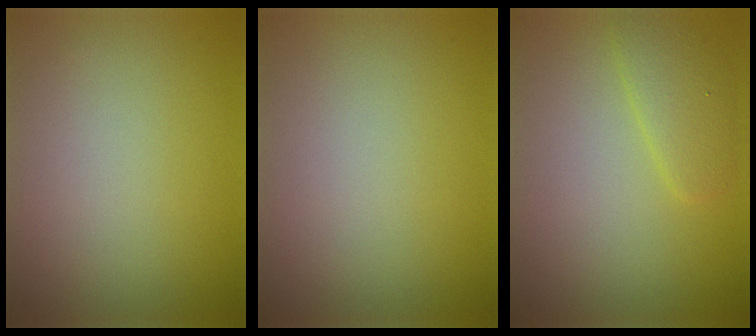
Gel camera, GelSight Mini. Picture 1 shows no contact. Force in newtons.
{"total": 0.0}
{"total": 2.3, "press": 2.3, "slide": 0.2}